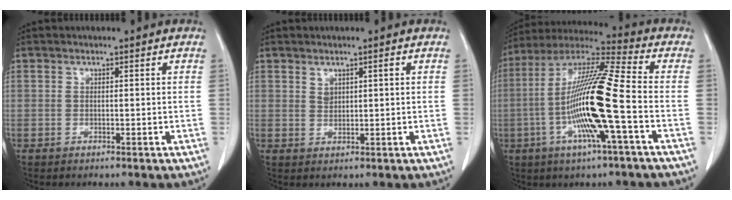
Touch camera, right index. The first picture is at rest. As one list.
[{"total": 1.9, "force": [1.0, 0.8, 1.4], "torque": [-0.025, 0.002, 0.022]}, {"total": 17.2, "force": [-3.7, 0.1, 16.8], "torque": [-0.331, -0.002, -0.082]}]